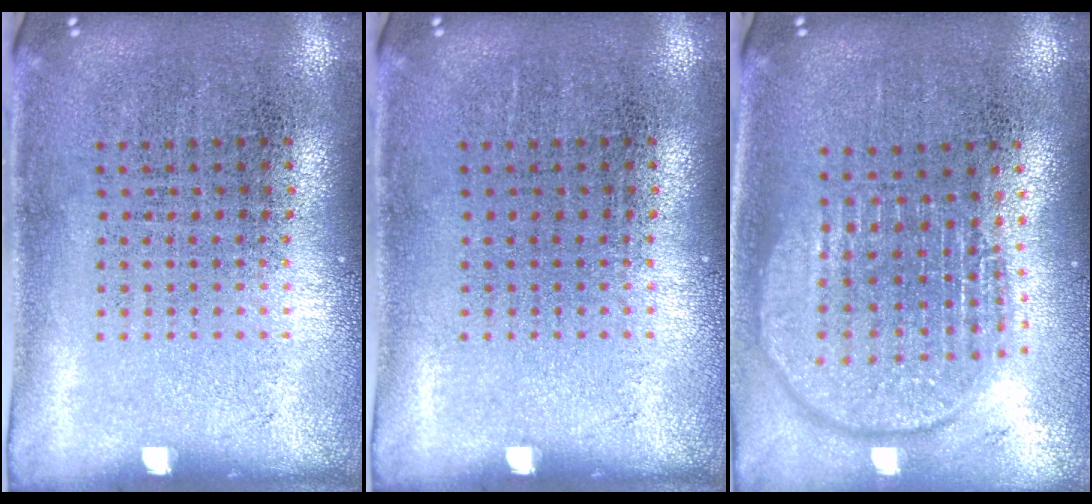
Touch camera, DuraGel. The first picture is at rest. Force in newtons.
{"total": 0.0}
{"total": 1.9, "press": 1.6, "slide": 1.0}